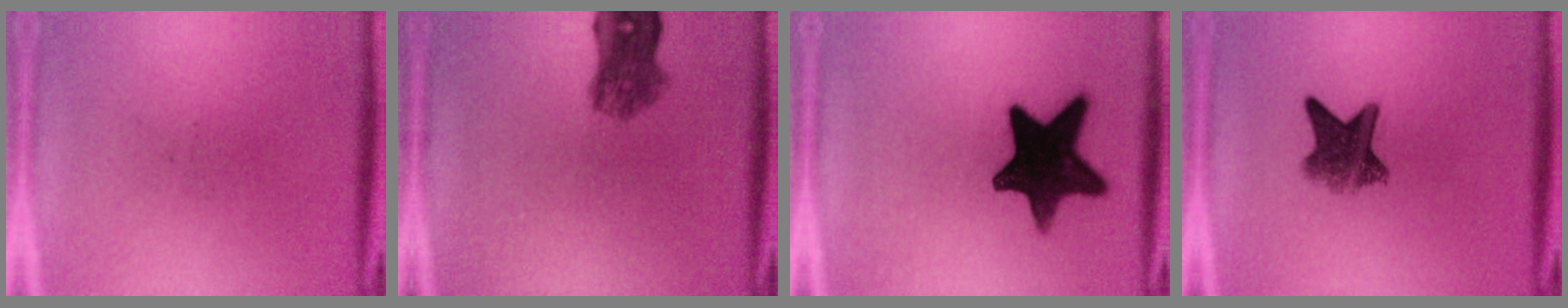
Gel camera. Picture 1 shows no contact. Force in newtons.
{"total": 6.1}
{"total": 15.0}
{"total": 6.5}